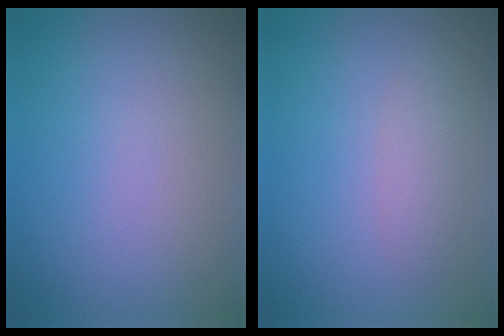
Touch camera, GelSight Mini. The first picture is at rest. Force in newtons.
{"total": 1.5, "press": 1.5, "slide": 0.1}